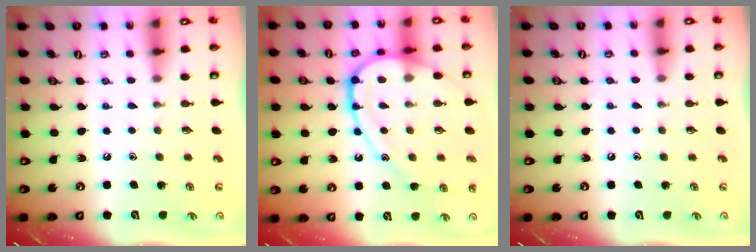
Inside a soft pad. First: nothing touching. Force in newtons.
{"total": 16.0, "press": 16.0, "slide": 1.5}
{"total": 3.5, "press": 3.5, "slide": 0.4}